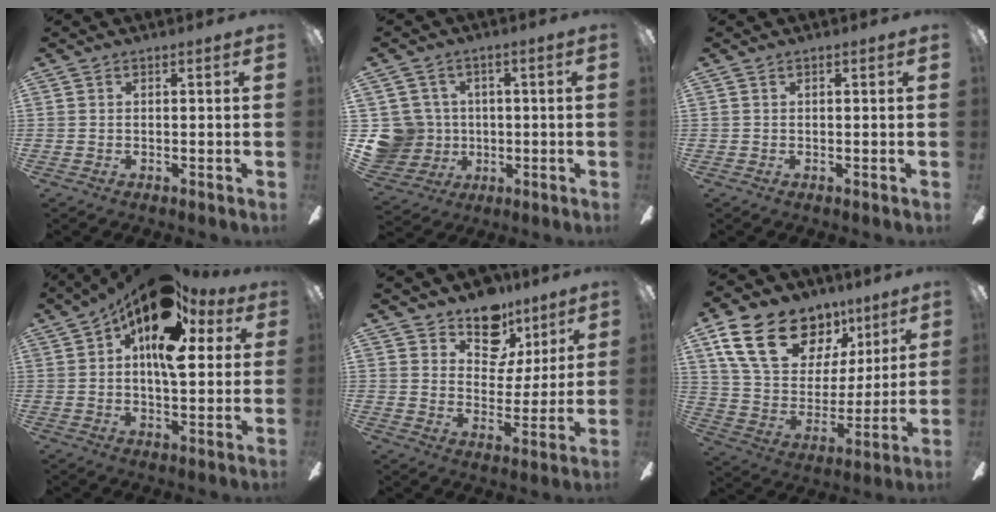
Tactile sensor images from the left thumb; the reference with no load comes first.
{"total": 9.8, "force": [-0.1, 9.6, 1.9], "torque": [-0.084, 0.013, 0.009]}
{"total": 0.0}
{"total": 17.4, "force": [8.3, 8.0, 13.1], "torque": [-0.204, -0.027, 0.141]}
{"total": 13.0, "force": [9.5, 7.8, 4.2], "torque": [-0.063, -0.065, 0.178]}
{"total": 21.5, "force": [12.4, 13.5, 11.2], "torque": [-0.195, -0.052, 0.231]}